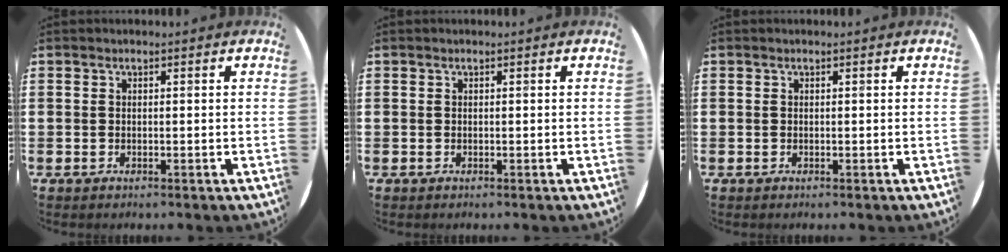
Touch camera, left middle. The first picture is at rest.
{"total": 0.0}
{"total": 0.0}